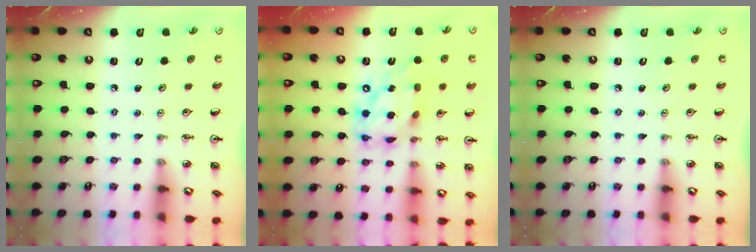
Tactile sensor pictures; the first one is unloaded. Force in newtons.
{"total": 15.2, "press": 15.1, "slide": 1.2}
{"total": 0.0}